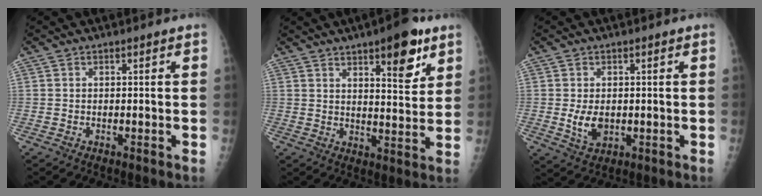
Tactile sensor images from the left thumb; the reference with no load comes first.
{"total": 10.9, "force": [6.4, 3.6, 8.1], "torque": [-0.090, -0.035, 0.090]}
{"total": 4.9, "force": [-0.3, 3.2, 3.6], "torque": [-0.058, -0.008, 0.003]}